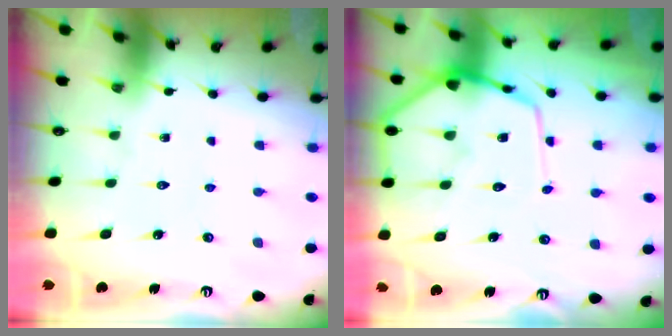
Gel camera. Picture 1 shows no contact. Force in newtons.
{"total": 11.5, "press": 11.4, "slide": 1.1}